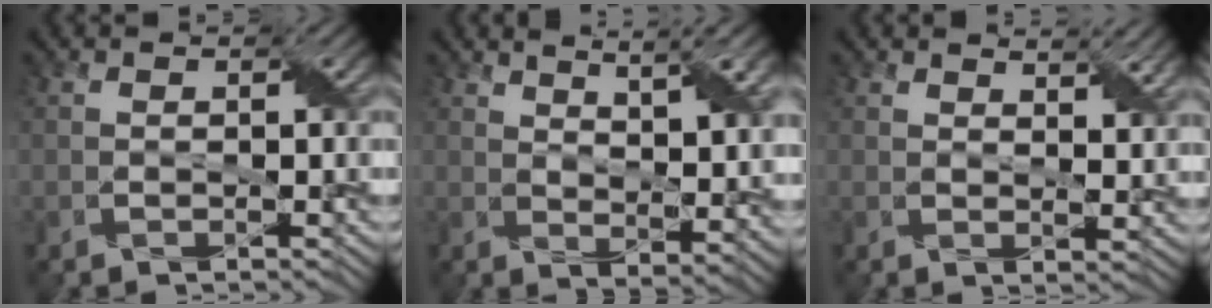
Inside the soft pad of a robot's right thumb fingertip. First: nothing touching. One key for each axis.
{"total": 8.8, "fx": 5.2, "fy": 1.6, "fz": 6.9, "tx": -0.116, "ty": 0.002, "tz": 0.097}
{"total": 3.5, "fx": 2.8, "fy": 0.1, "fz": 2.0, "tx": -0.038, "ty": -0.002, "tz": 0.055}